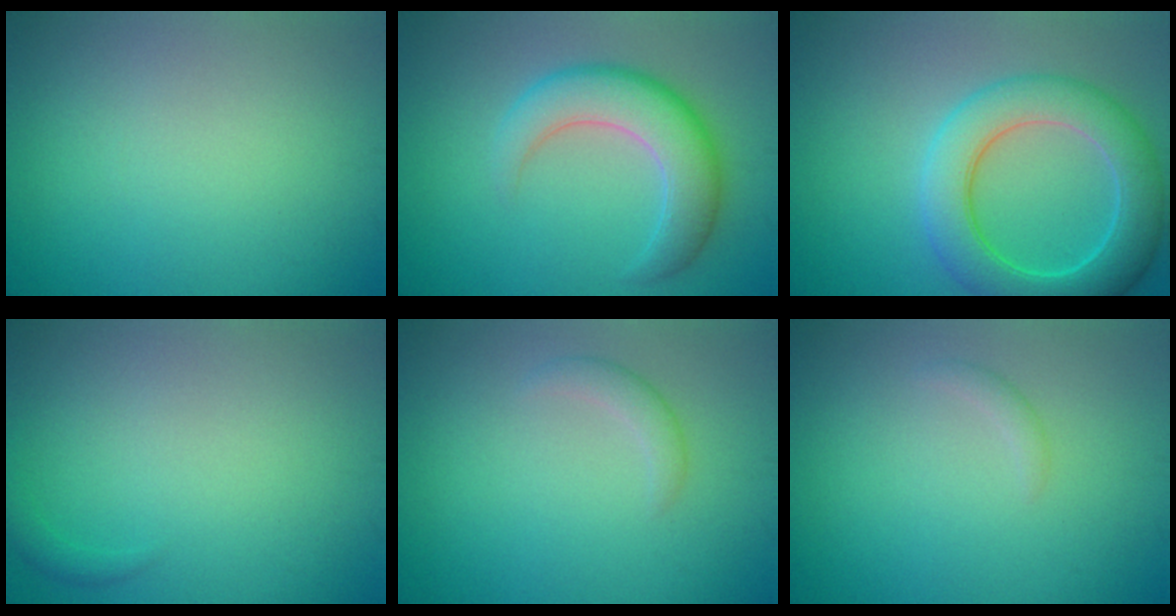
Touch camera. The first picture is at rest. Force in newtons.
{"total": 6.0, "press": 5.9, "slide": 0.3}
{"total": 7.2, "press": 7.2, "slide": 0.2}
{"total": 0.9, "press": 0.9, "slide": 0.1}
{"total": 1.4, "press": 1.4, "slide": 0.1}
{"total": 0.8, "press": 0.8, "slide": 0.0}